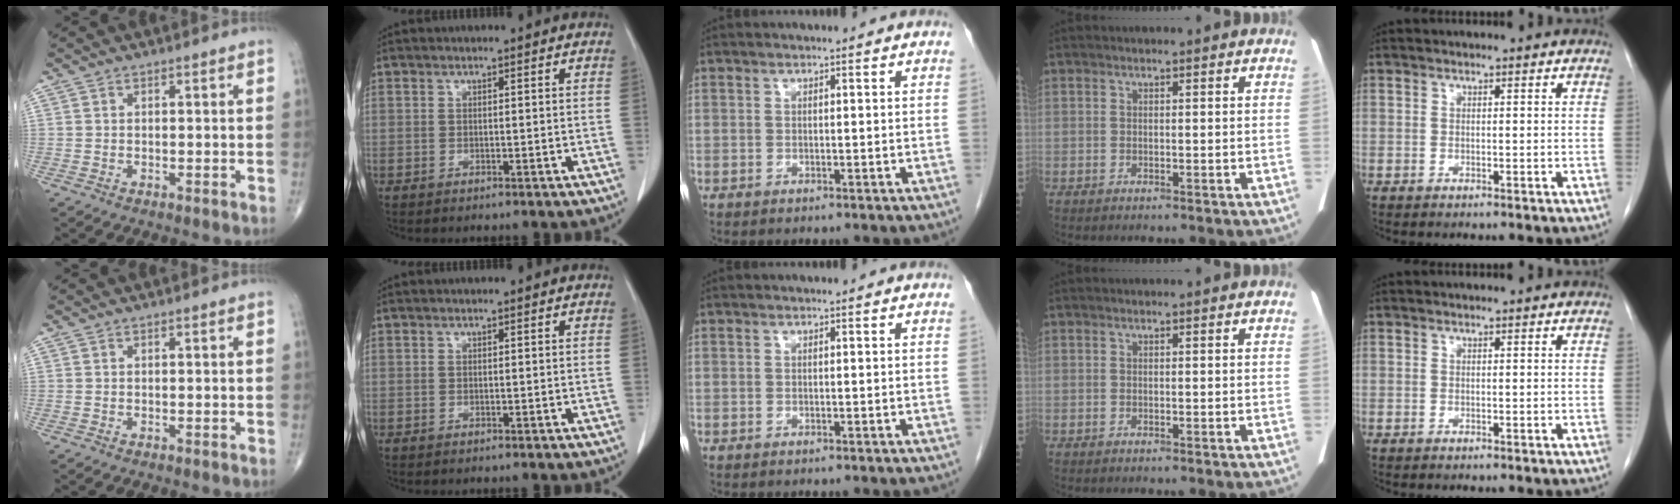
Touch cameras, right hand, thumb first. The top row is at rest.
{}